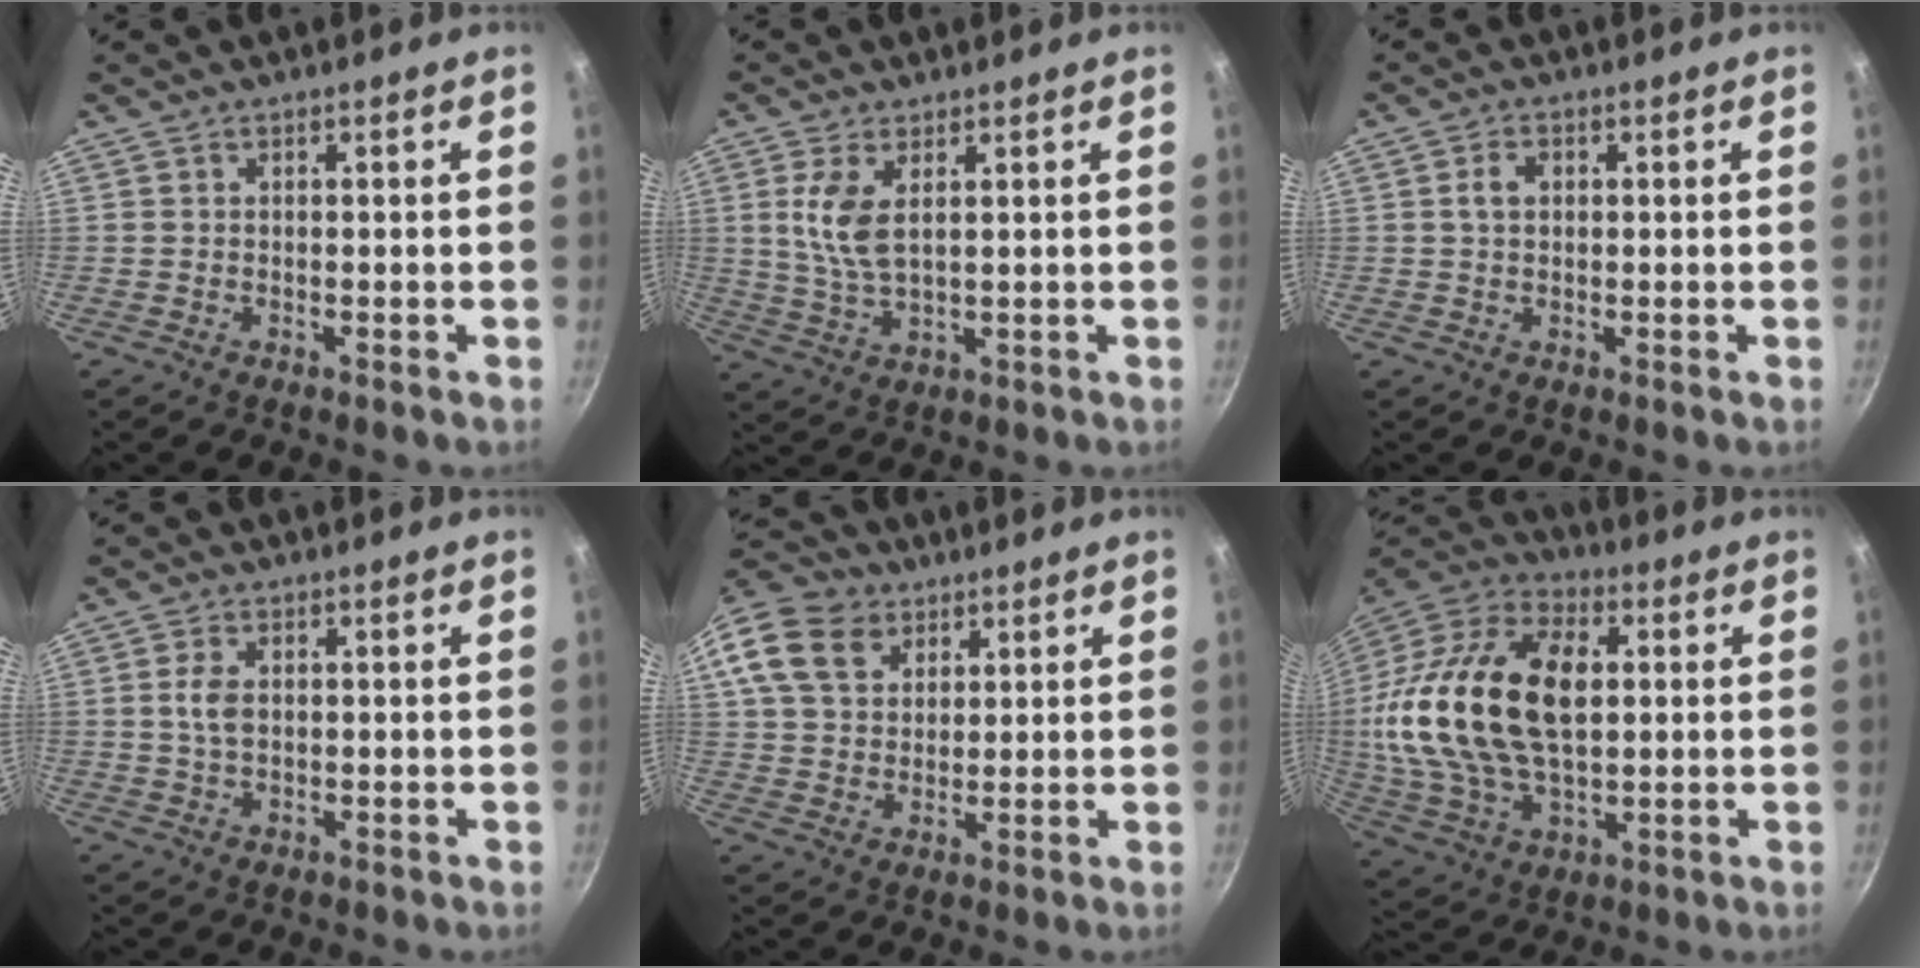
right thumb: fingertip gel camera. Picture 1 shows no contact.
{"total": 6.7, "force": [1.8, 3.3, 5.5], "torque": [-0.110, -0.009, 0.039]}
{"total": 2.9, "force": [0.6, 2.1, 1.9], "torque": [-0.027, 0.005, 0.009]}
{"total": 3.8, "force": [0.5, 2.4, 3.0], "torque": [-0.056, 0.003, 0.008]}
{"total": 18.0, "force": [9.0, 13.1, 8.5], "torque": [-0.185, 0.018, 0.163]}
{"total": 27.8, "force": [3.4, 16.6, 22.1], "torque": [-0.417, 0.013, 0.054]}